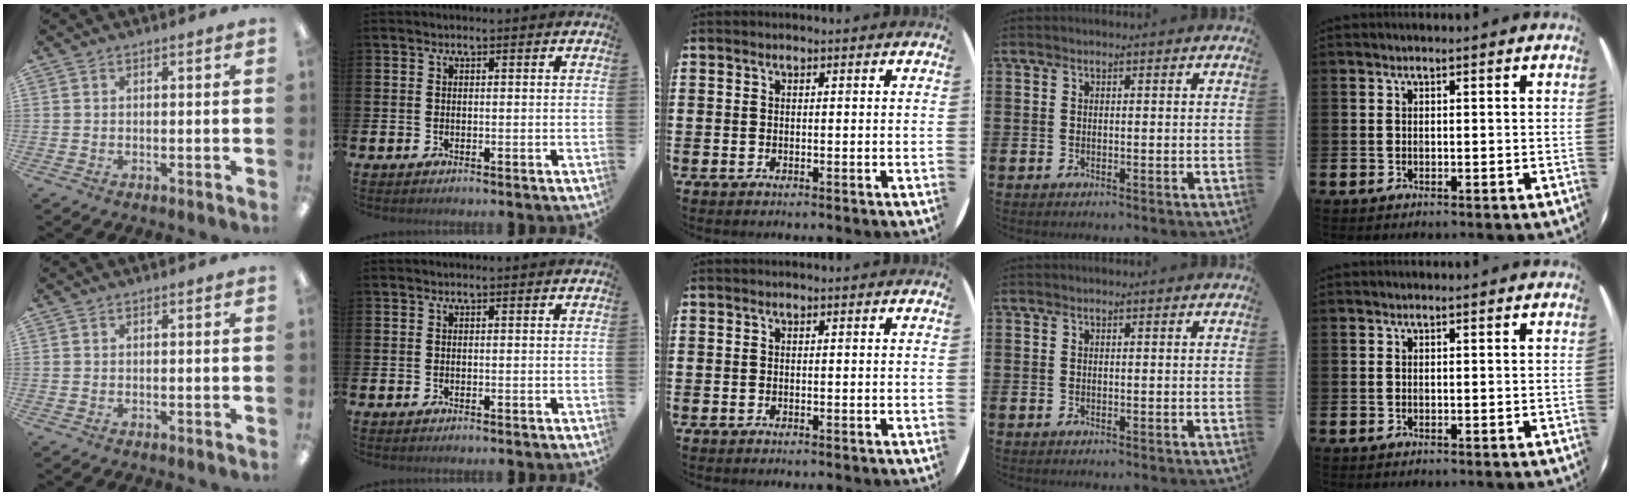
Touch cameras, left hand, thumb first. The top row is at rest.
{}